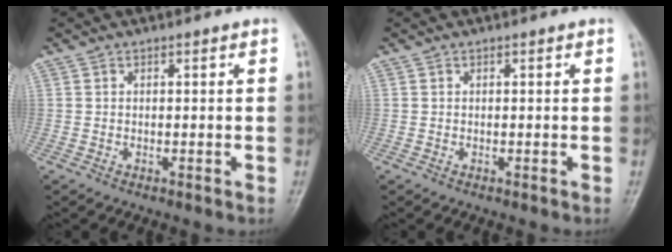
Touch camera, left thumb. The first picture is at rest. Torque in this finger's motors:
{"motor_torque": [0.00, 0.01, -0.01, -0.03, 0.00]}